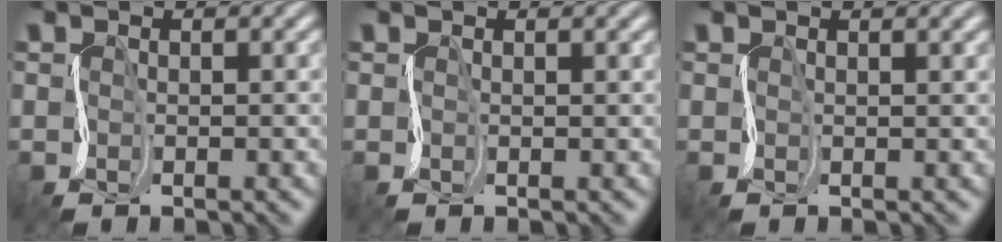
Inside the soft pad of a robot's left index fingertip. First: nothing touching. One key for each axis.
{"total": 0.9, "fx": 0.8, "fy": 0.0, "fz": 0.2, "tx": -0.004, "ty": -0.003, "tz": 0.002}
{"total": 1.6, "fx": 1.4, "fy": 0.2, "fz": 0.8, "tx": -0.014, "ty": 0.009, "tz": 0.004}